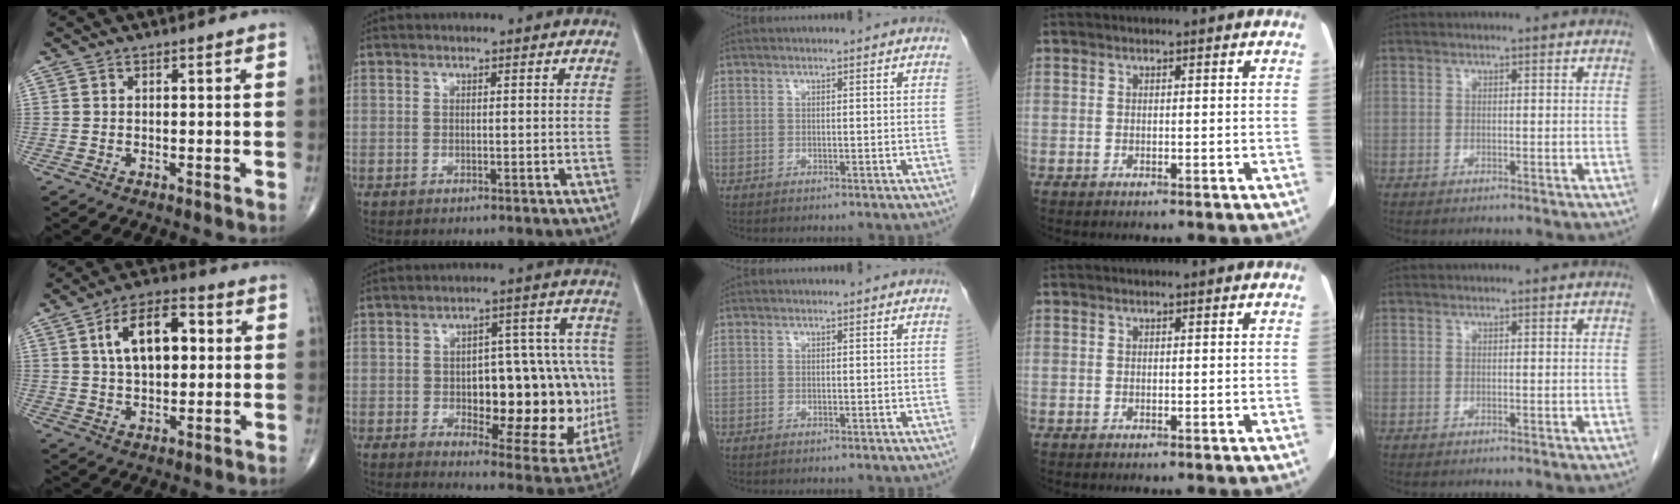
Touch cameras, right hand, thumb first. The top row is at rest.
{"thumb": {"total": 12.4, "force": [2.7, 6.7, 10.0], "torque": [-0.150, 0.011, 0.041]}, "index": {"total": 21.5, "force": [-2.5, 8.7, 19.5], "torque": [-0.209, 0.032, -0.007]}}